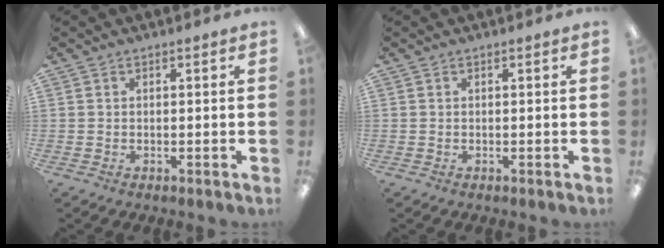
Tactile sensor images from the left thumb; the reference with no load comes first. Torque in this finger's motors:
{"motor_torque": [-0.19, -0.13, 0.19, 0.00, 0.00]}